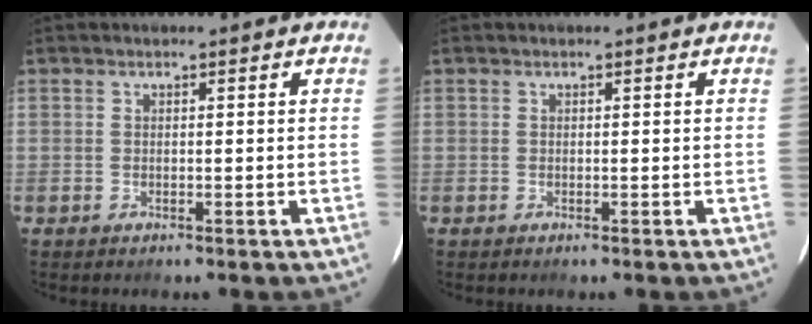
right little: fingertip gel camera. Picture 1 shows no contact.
{"total": 0.0}